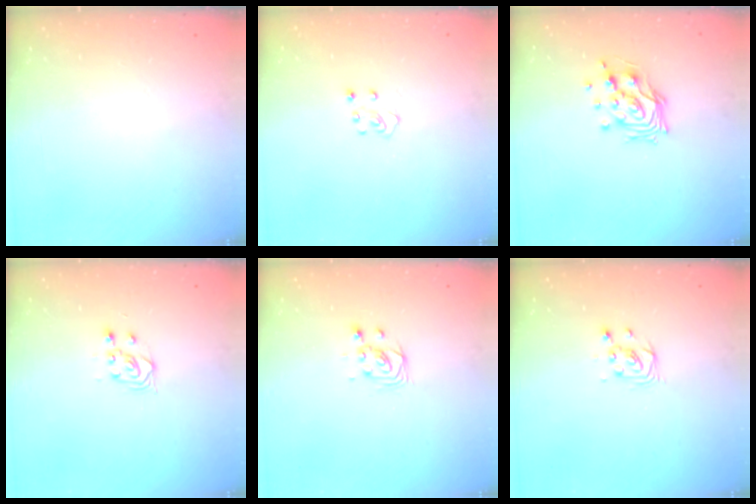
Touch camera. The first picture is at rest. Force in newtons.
{"total": 4.2, "press": 4.1, "slide": 0.3}
{"total": 11.7, "press": 11.7, "slide": 0.9}
{"total": 3.0, "press": 2.6, "slide": 1.3}
{"total": 3.1, "press": 3.1, "slide": 0.3}
{"total": 3.4, "press": 3.4, "slide": 0.3}